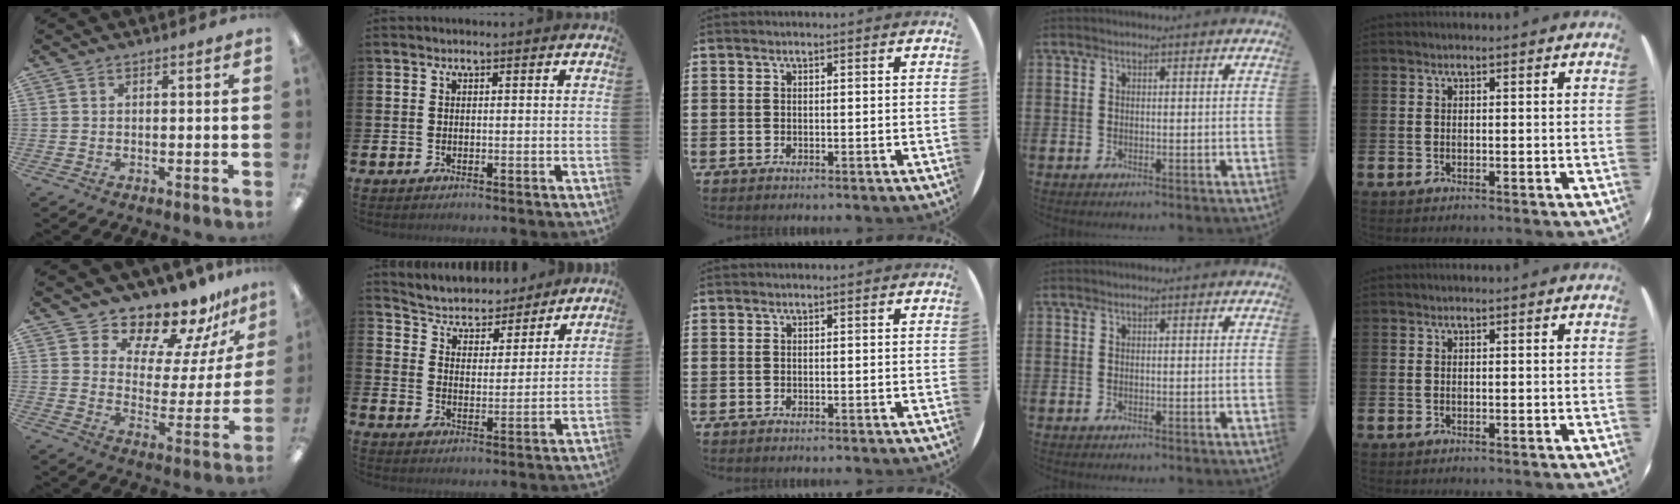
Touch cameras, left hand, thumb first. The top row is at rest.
{"thumb": {"total": 13.7, "force": [12.8, 3.9, 3.1], "torque": [-0.057, -0.119, 0.223]}, "index": {"total": 4.8, "force": [4.6, 1.6, 0.2], "torque": [-0.039, -0.039, 0.074]}}